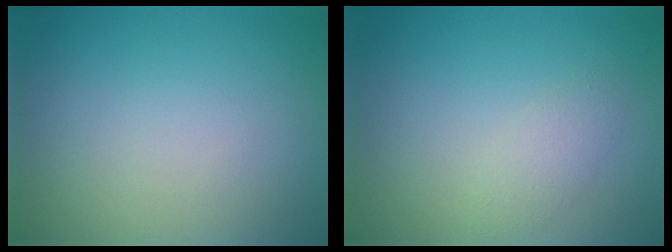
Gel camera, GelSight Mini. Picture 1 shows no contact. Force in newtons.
{"total": 1.6, "press": 1.6, "slide": 0.2}